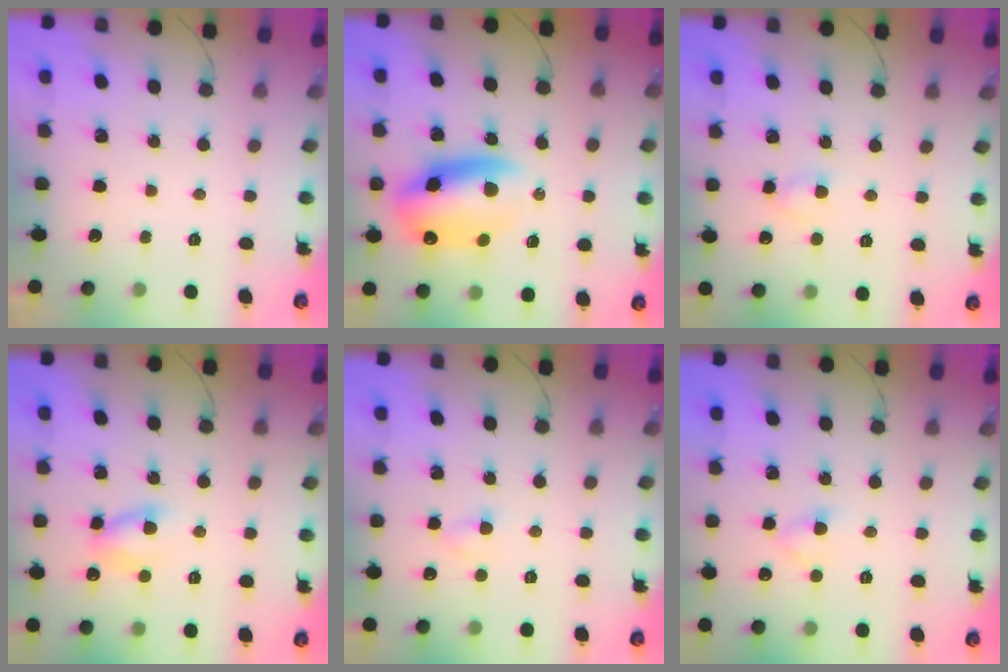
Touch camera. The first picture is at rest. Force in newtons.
{"total": 14.3, "press": 13.8, "slide": 3.7}
{"total": 2.5, "press": 2.3, "slide": 1.0}
{"total": 6.2, "press": 6.2, "slide": 0.3}
{"total": 2.5, "press": 2.3, "slide": 1.0}
{"total": 2.5, "press": 2.2, "slide": 1.1}